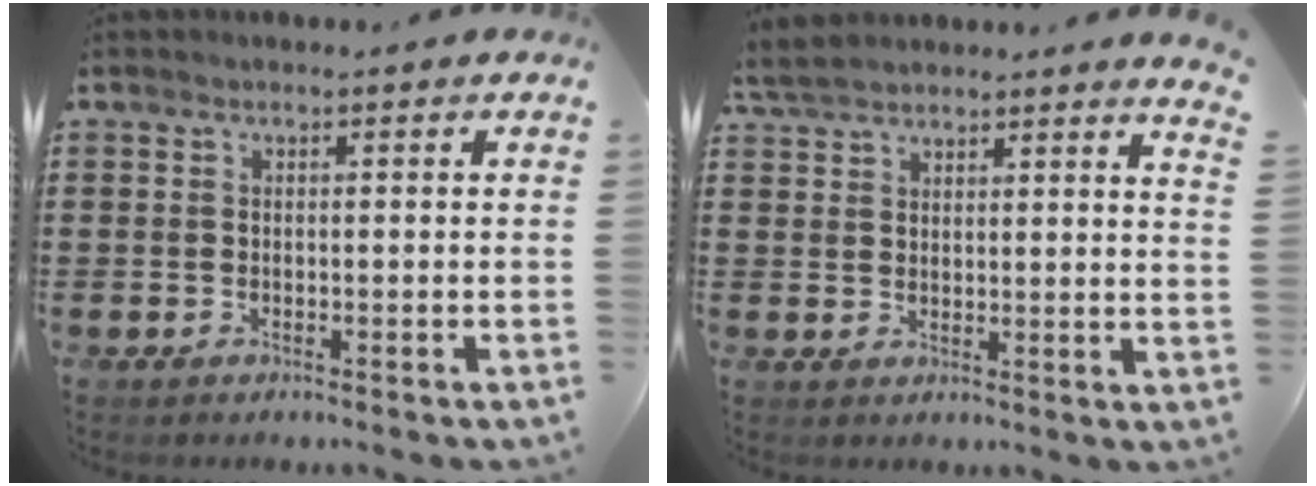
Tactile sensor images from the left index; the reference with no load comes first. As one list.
[{"total": 4.9, "force": [4.7, 0.2, 1.2], "torque": [-0.042, -0.010, 0.089]}]